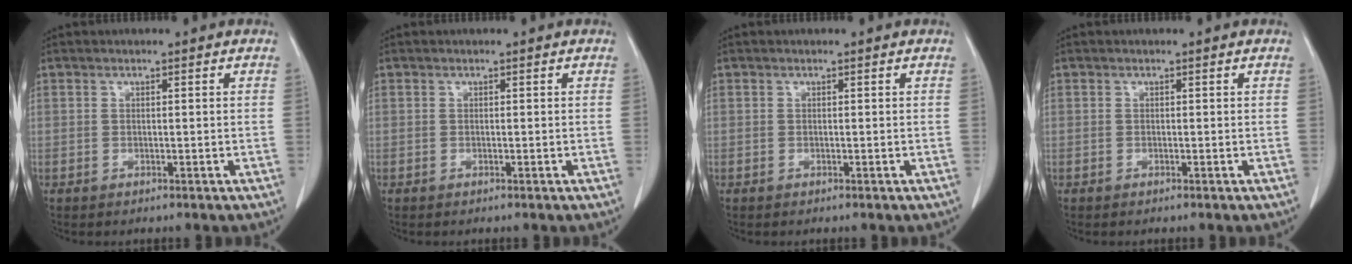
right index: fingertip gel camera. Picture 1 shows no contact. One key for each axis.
{"total": 0.0}
{"total": 0.0}
{"total": 0.0}